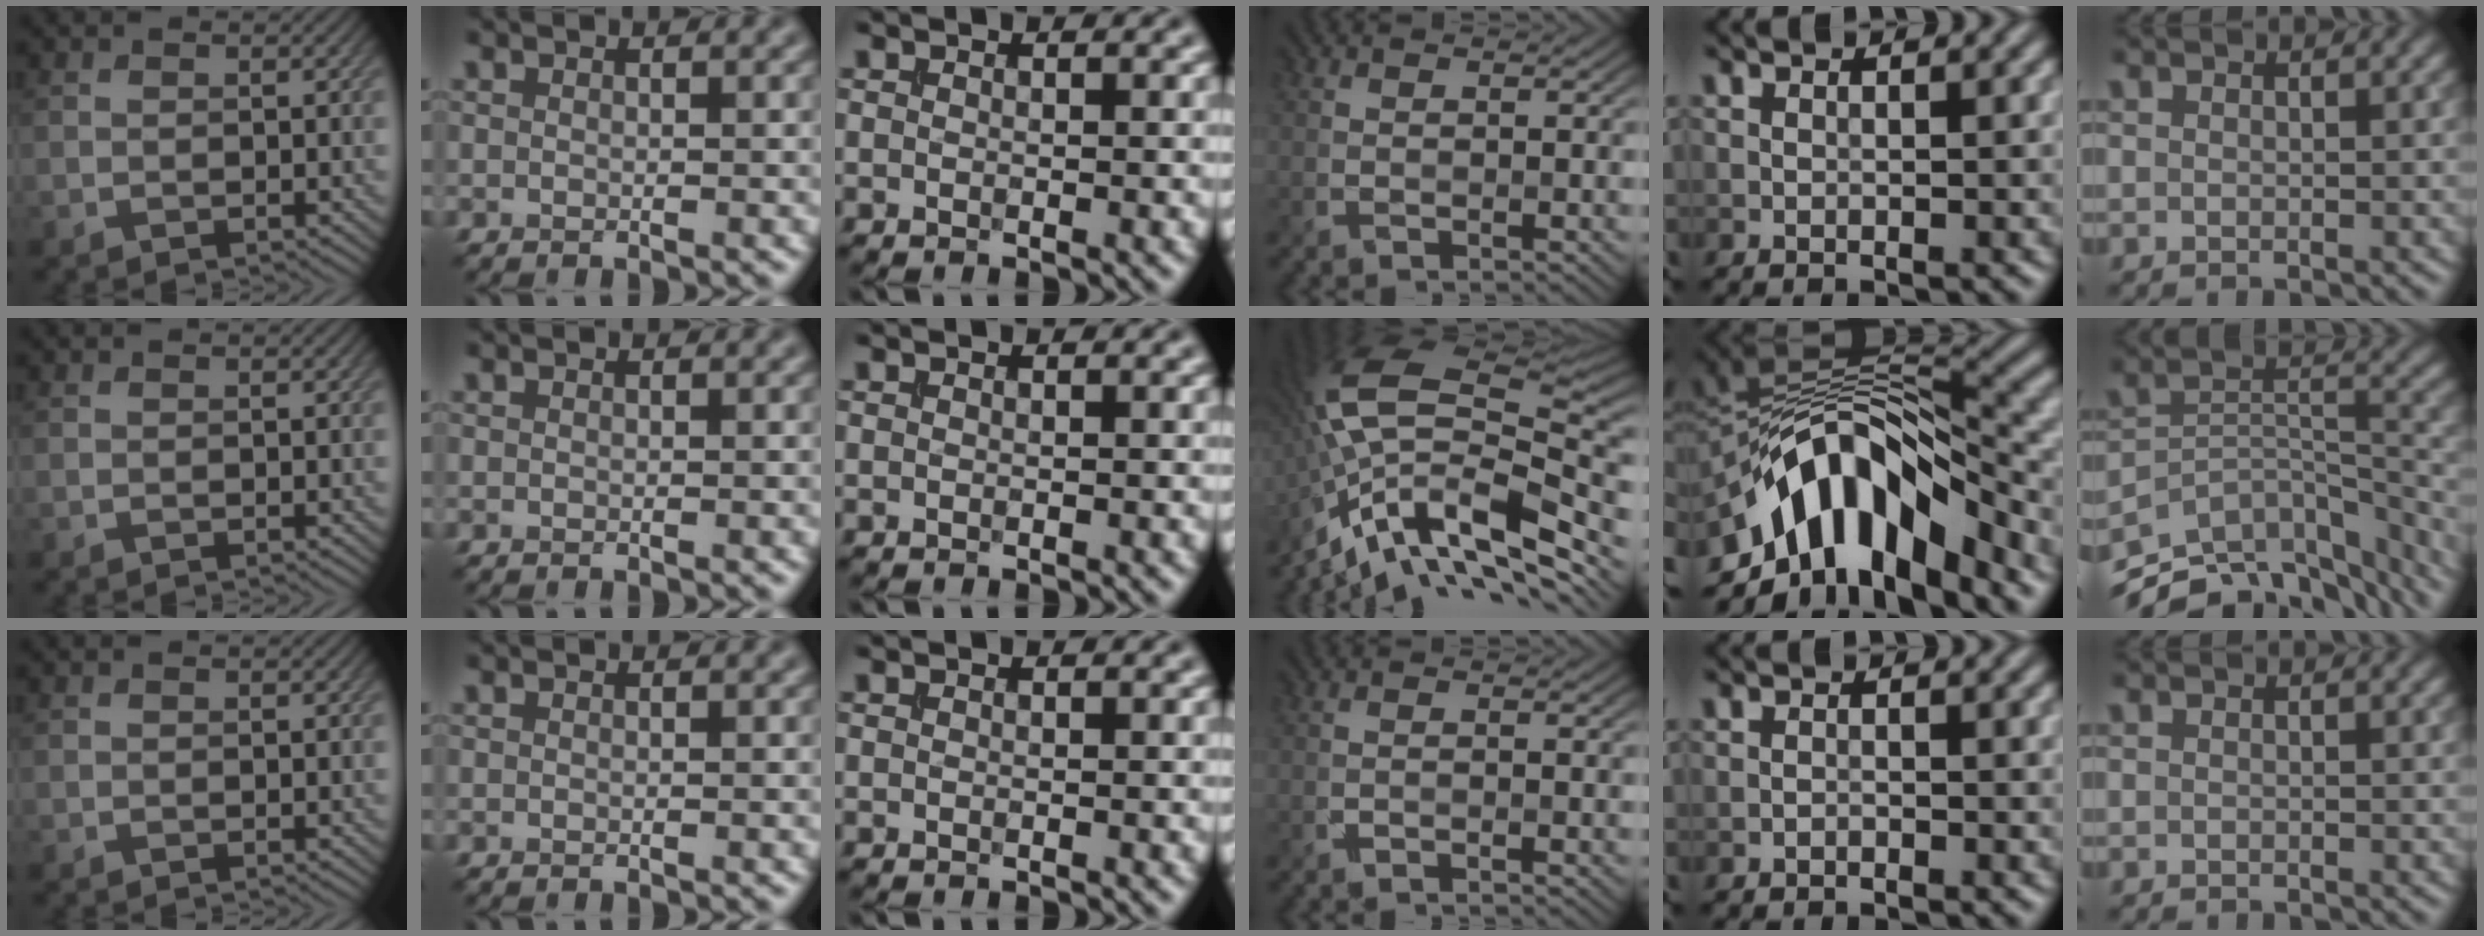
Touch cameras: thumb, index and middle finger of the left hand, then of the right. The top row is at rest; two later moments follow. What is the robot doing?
{"motion": "insert", "object": "file holder"}